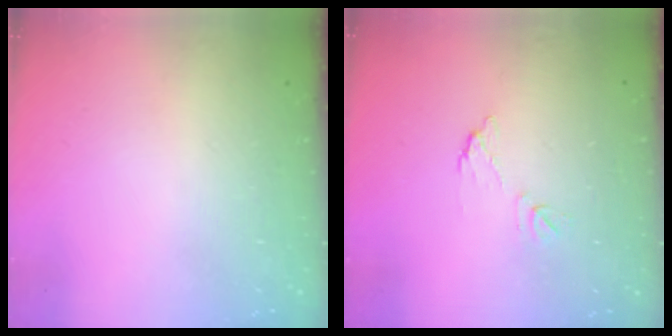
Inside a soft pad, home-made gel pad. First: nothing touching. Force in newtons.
{"total": 5.9, "press": 5.9, "slide": 0.3}